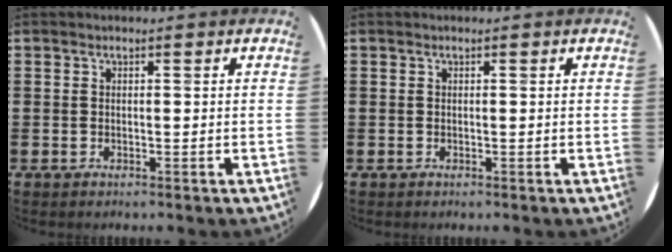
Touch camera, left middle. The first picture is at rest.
{"total": 0.0}